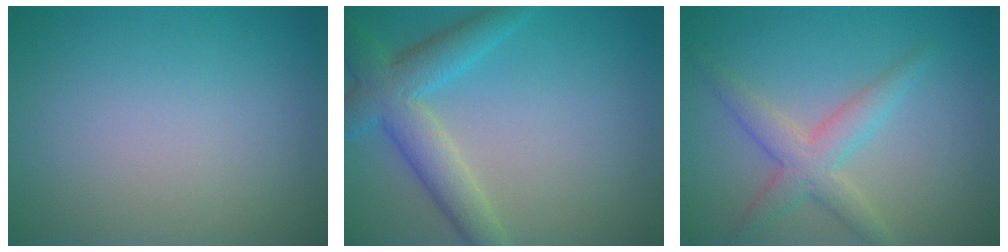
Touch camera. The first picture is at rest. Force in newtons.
{"total": 5.2, "press": 5.2, "slide": 0.3}
{"total": 3.4, "press": 3.4, "slide": 0.1}